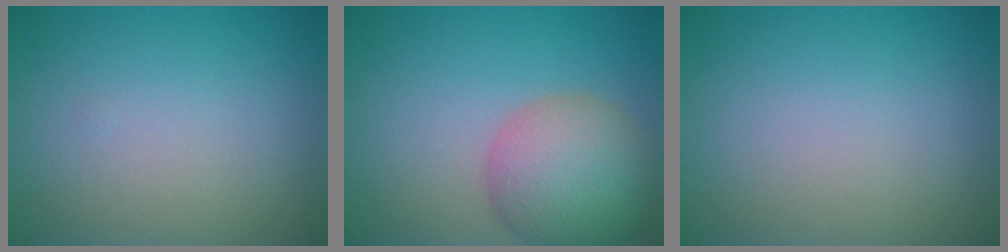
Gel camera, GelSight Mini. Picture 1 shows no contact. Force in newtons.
{"total": 7.3, "press": 7.3, "slide": 0.5}
{"total": 0.0}